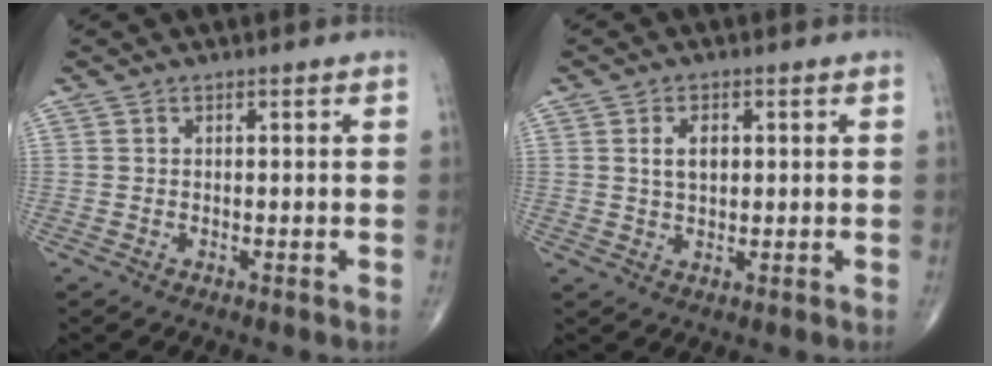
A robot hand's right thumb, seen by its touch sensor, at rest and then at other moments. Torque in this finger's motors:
{"motor_torque": [-0.65, 0.65, 0.18, 0.13, 0.04]}